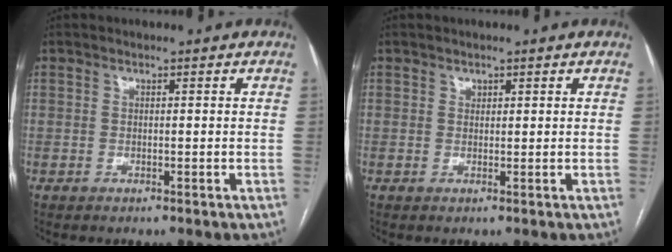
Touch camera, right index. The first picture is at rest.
{"total": 0.9, "force": [0.6, 0.6, 0.3], "torque": [-0.001, -0.001, 0.008]}